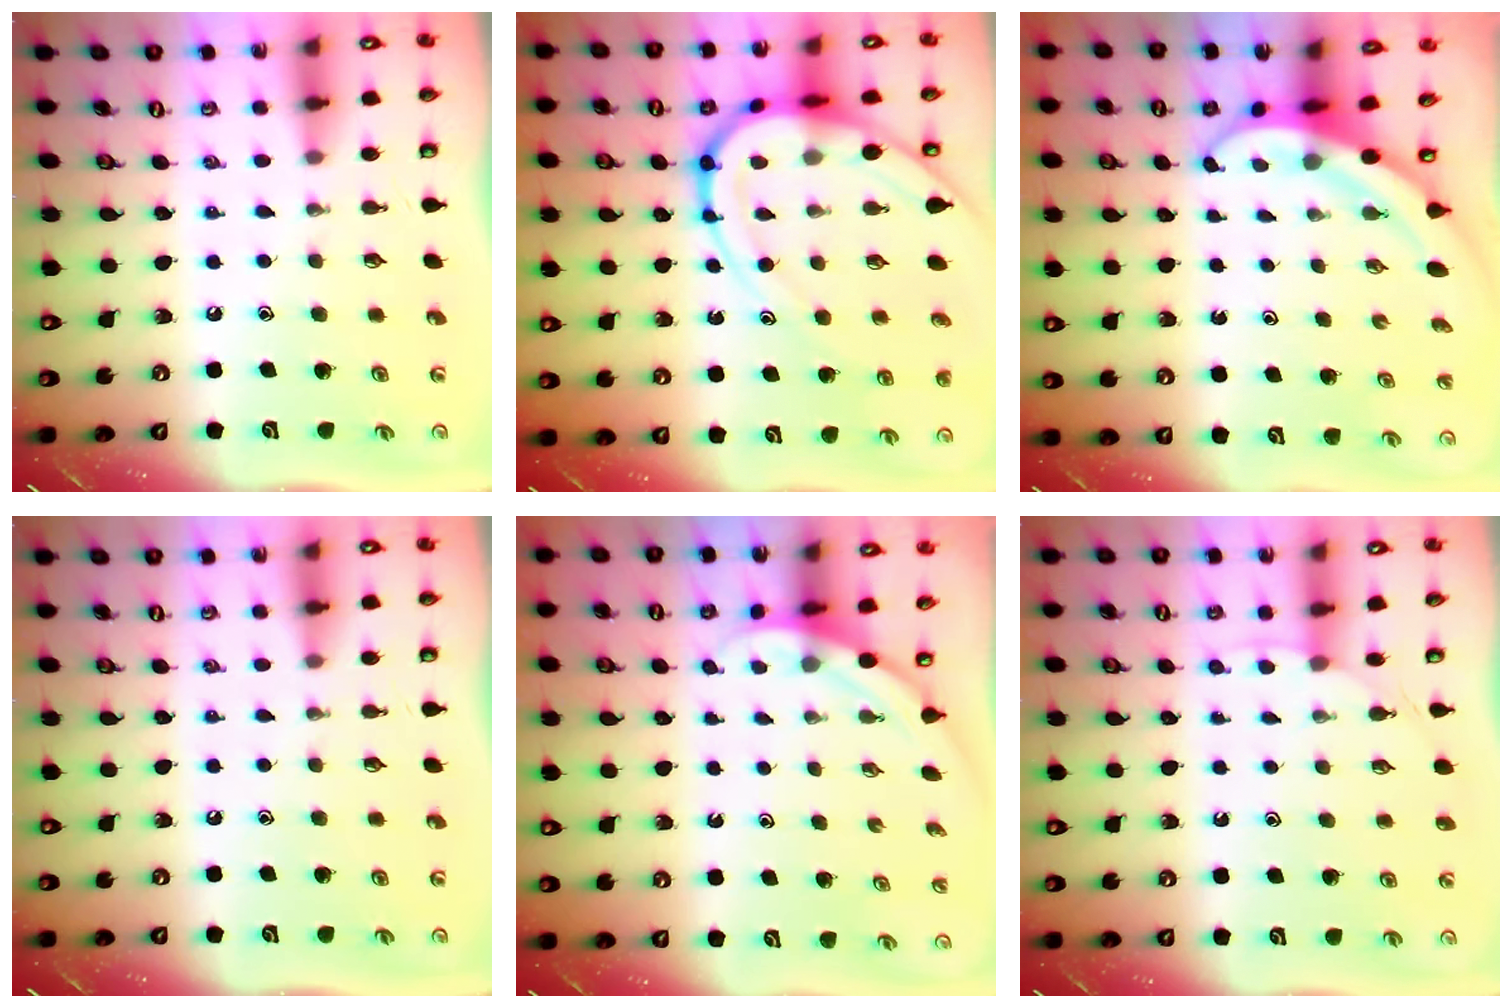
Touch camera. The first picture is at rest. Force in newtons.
{"total": 14.1, "press": 14.1, "slide": 1.2}
{"total": 3.7, "press": 3.7, "slide": 0.2}
{"total": 0.0}
{"total": 3.3, "press": 3.2, "slide": 0.2}
{"total": 3.0, "press": 3.0, "slide": 0.4}